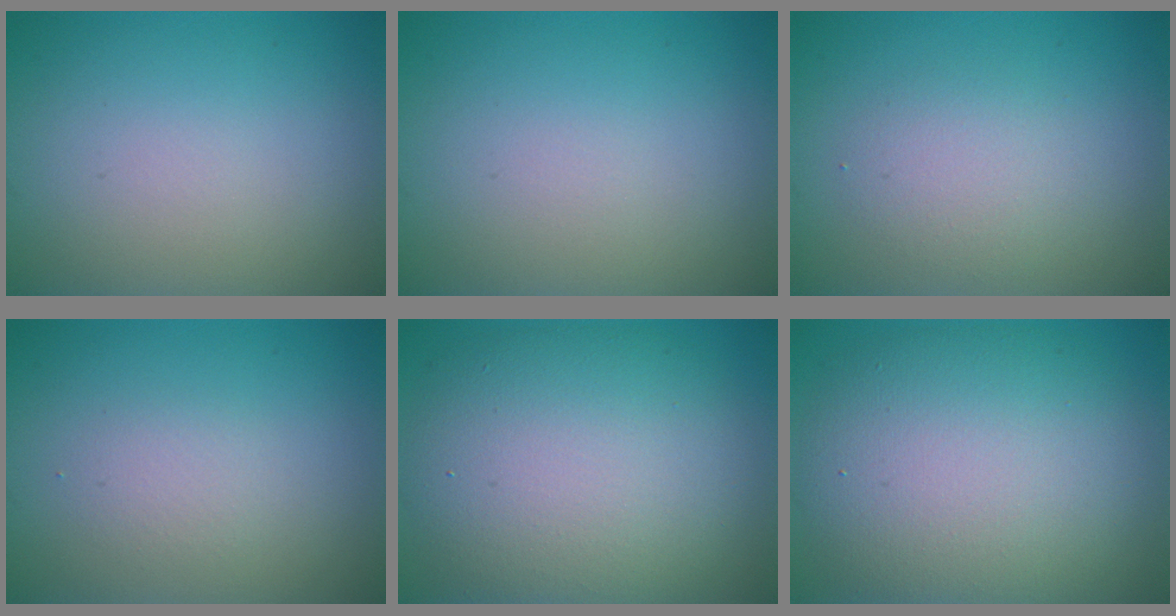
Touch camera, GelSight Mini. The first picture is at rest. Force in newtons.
{"total": 0.0}
{"total": 2.4, "press": 2.4, "slide": 0.1}
{"total": 1.3, "press": 1.3, "slide": 0.1}
{"total": 10.5, "press": 10.5, "slide": 0.6}
{"total": 10.5, "press": 10.5, "slide": 0.9}